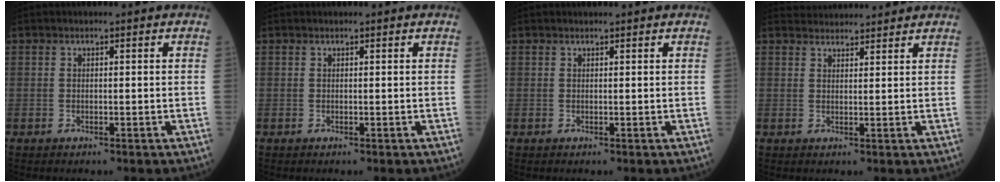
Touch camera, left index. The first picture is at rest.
{"total": 0.0}
{"total": 0.6, "force": [0.6, 0.1, 0.1], "torque": [-0.006, 0.004, 0.010]}
{"total": 5.6, "force": [5.5, 0.7, 0.5], "torque": [-0.010, 0.032, 0.079]}